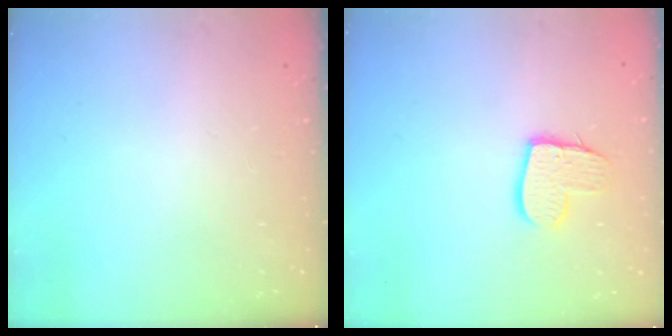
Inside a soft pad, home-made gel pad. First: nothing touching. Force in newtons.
{"total": 10.7, "press": 10.6, "slide": 0.8}